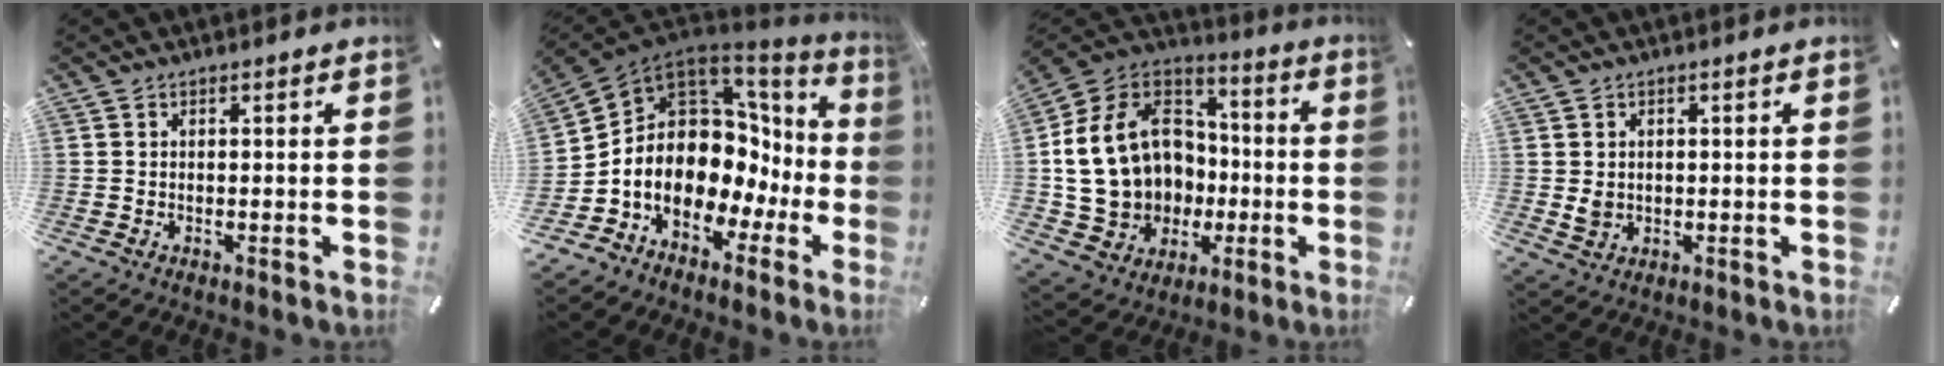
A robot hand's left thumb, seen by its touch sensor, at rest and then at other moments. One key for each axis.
{"total": 14.2, "fx": -0.8, "fy": 11.4, "fz": 8.5, "tx": -0.166, "ty": -0.044, "tz": -0.005}
{"total": 19.7, "fx": -0.7, "fy": 17.3, "fz": 9.4, "tx": -0.202, "ty": -0.001, "tz": 0.015}
{"total": 2.5, "fx": 0.3, "fy": 2.2, "fz": 1.0, "tx": -0.013, "ty": 0.000, "tz": 0.004}